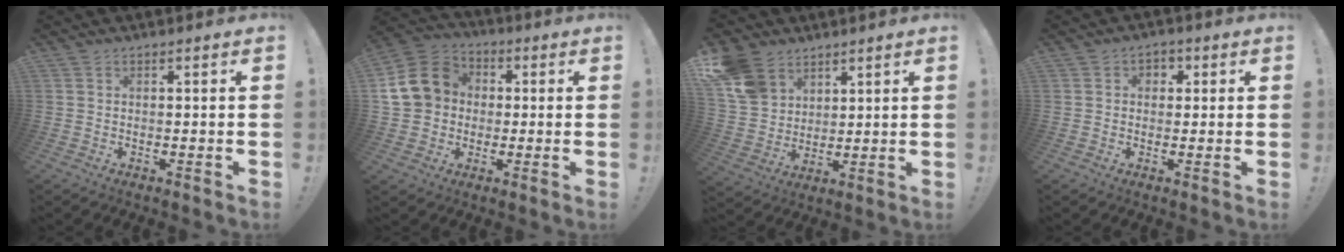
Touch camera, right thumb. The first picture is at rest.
{"total": 15.8, "force": [2.0, 13.6, 7.8], "torque": [-0.134, 0.015, 0.046]}
{"total": 12.6, "force": [7.8, 8.9, 4.5], "torque": [-0.083, -0.041, 0.162]}
{"total": 2.8, "force": [0.1, 2.5, 1.1], "torque": [-0.008, 0.001, -0.002]}